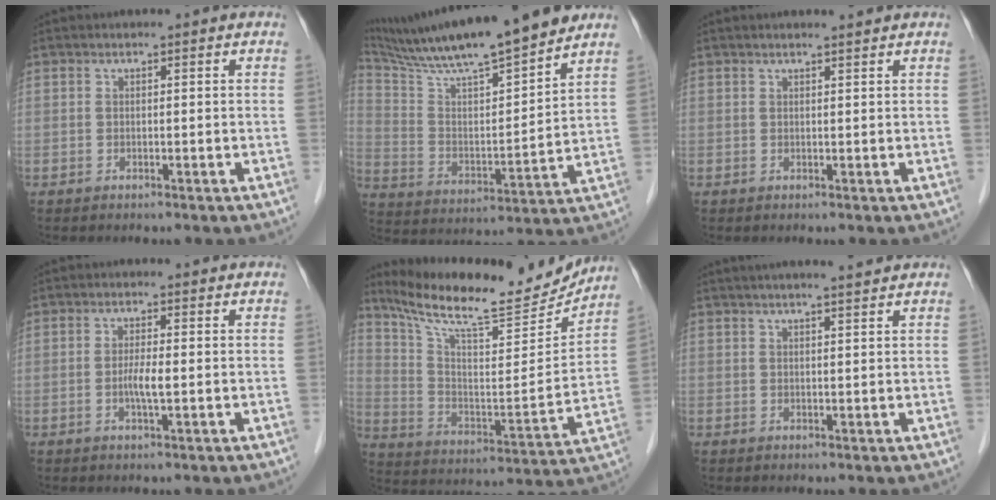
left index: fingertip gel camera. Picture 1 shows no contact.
{"total": 18.8, "force": [16.1, 0.8, 9.7], "torque": [-0.172, 0.004, 0.270]}
{"total": 1.5, "force": [1.4, -0.2, 0.6], "torque": [-0.008, 0.002, 0.018]}
{"total": 2.6, "force": [-0.7, 0.1, 2.5], "torque": [-0.050, -0.007, -0.015]}
{"total": 19.6, "force": [17.7, 3.0, 7.9], "torque": [-0.142, -0.026, 0.276]}
{"total": 6.0, "force": [5.1, -0.2, 3.1], "torque": [-0.045, 0.012, 0.063]}